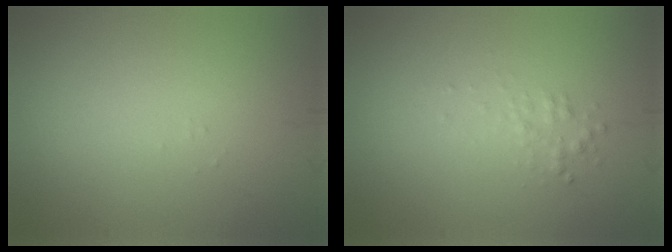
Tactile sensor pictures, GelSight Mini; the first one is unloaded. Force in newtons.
{"total": 1.2, "press": 1.2, "slide": 0.0}